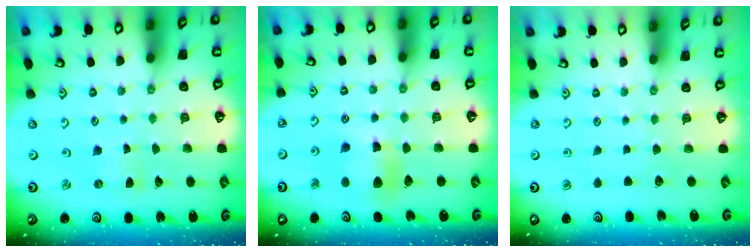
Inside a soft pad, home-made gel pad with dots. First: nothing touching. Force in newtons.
{"total": 9.1, "press": 9.1, "slide": 1.0}
{"total": 0.0}